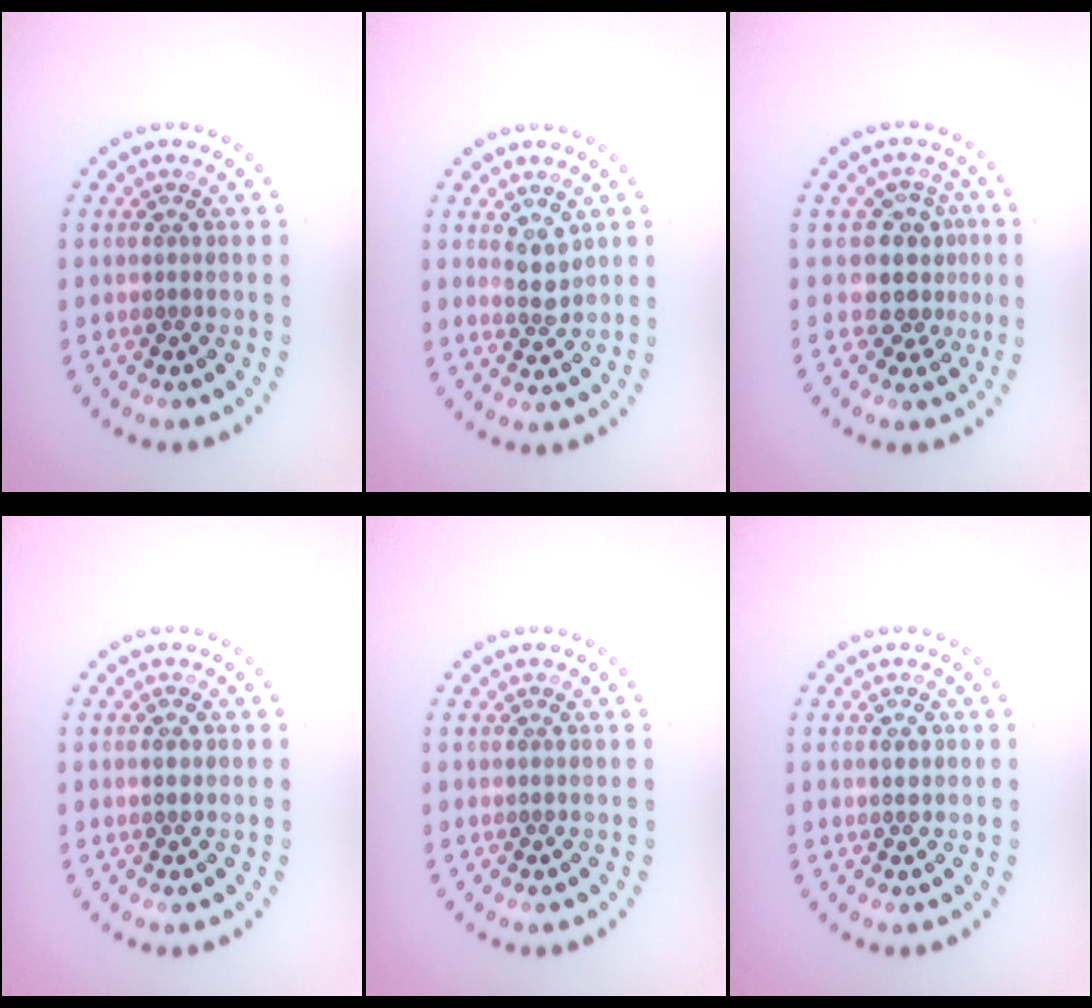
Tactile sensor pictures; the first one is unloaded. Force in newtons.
{"total": 2.0, "press": 1.9, "slide": 0.6}
{"total": 3.7, "press": 2.9, "slide": 2.3}
{"total": 1.1, "press": 1.1, "slide": 0.2}
{"total": 0.0}
{"total": 1.1, "press": 1.1, "slide": 0.1}